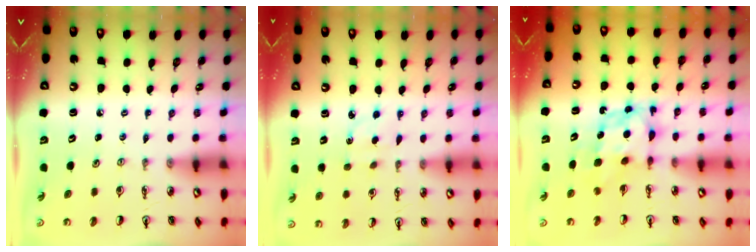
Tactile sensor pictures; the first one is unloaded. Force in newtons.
{"total": 2.0, "press": 1.9, "slide": 0.7}
{"total": 6.5, "press": 6.4, "slide": 0.7}